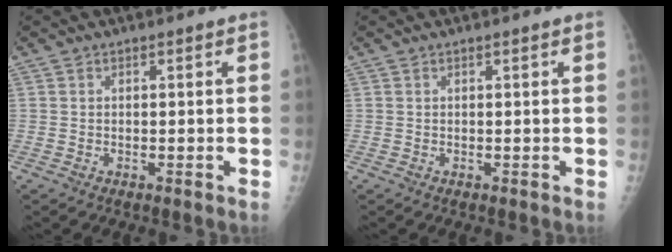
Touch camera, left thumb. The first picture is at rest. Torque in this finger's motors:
{"motor_torque": [0.25, 0.31, 0.14, 0.08, 0.00]}